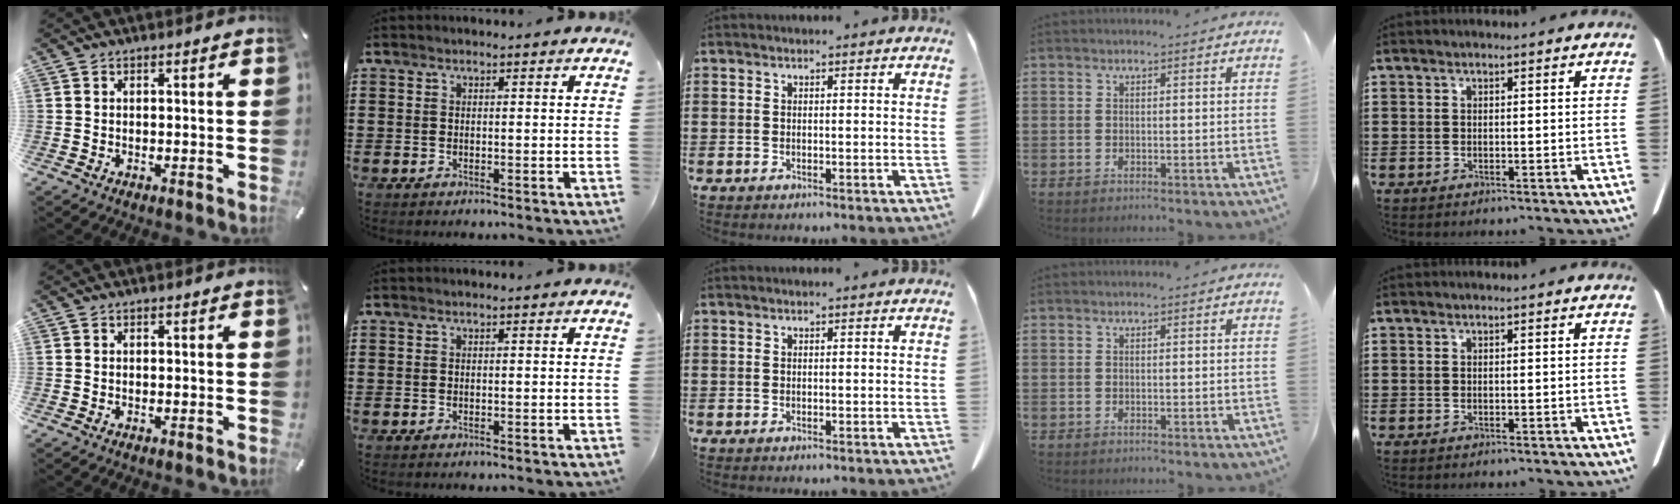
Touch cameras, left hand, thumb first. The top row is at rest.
{}